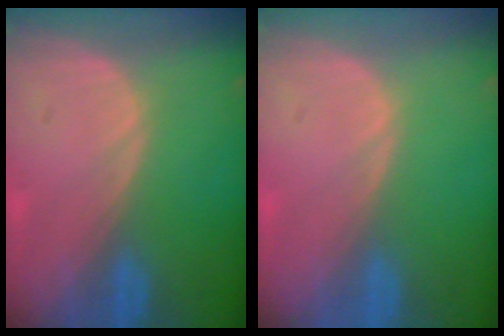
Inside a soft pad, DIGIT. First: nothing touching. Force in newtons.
{"total": 0.0}